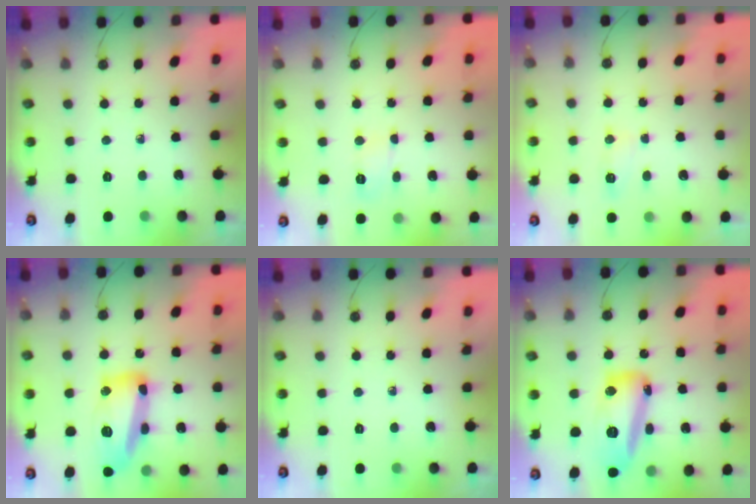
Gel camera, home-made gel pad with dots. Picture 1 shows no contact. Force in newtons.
{"total": 4.1, "press": 4.1, "slide": 0.4}
{"total": 4.7, "press": 4.6, "slide": 0.5}
{"total": 16.4, "press": 16.3, "slide": 1.1}
{"total": 0.0}
{"total": 30.4, "press": 21.3, "slide": 21.7}